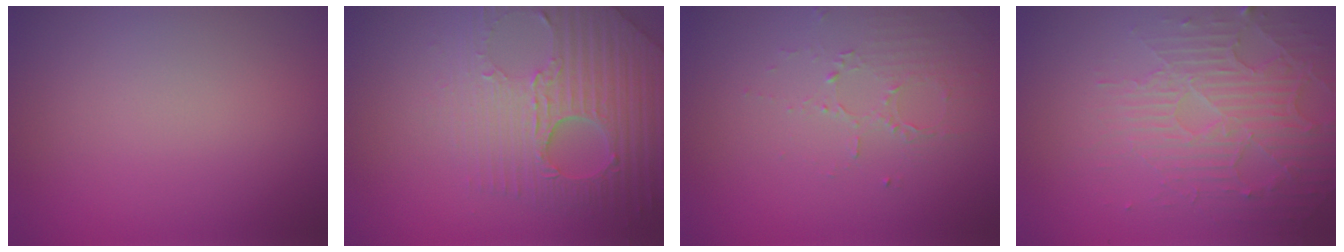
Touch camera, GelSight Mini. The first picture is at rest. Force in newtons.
{"total": 5.8, "press": 5.1, "slide": 2.9}
{"total": 1.6, "press": 1.0, "slide": 1.3}
{"total": 5.6, "press": 3.4, "slide": 4.4}